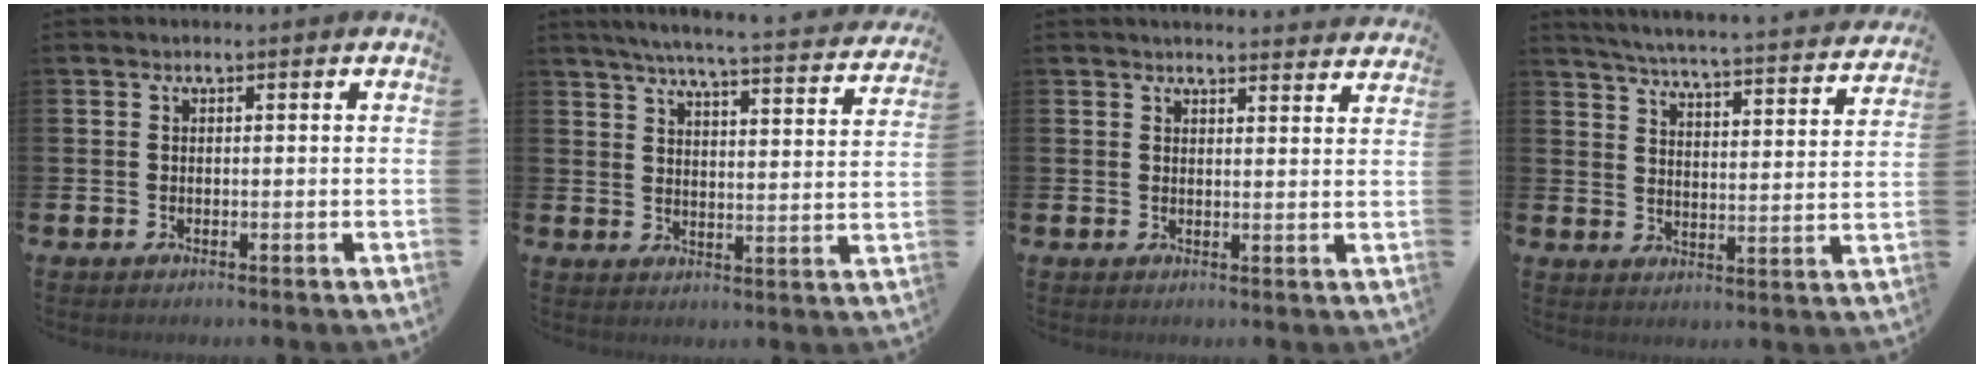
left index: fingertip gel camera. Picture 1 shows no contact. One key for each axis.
{"total": 5.9, "fx": 5.4, "fy": 0.0, "fz": 2.2, "tx": -0.059, "ty": -0.040, "tz": 0.090}
{"total": 3.2, "fx": 3.1, "fy": 0.2, "fz": 0.1, "tx": 0.002, "ty": -0.021, "tz": 0.055}
{"total": 4.9, "fx": 4.7, "fy": -0.2, "fz": 1.4, "tx": -0.051, "ty": -0.043, "tz": 0.075}